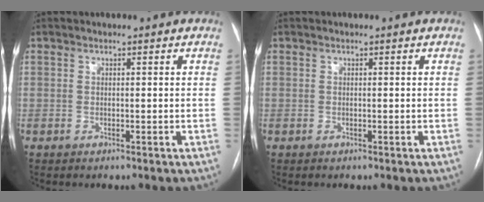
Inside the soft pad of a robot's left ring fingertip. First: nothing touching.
{"total": 0.0}